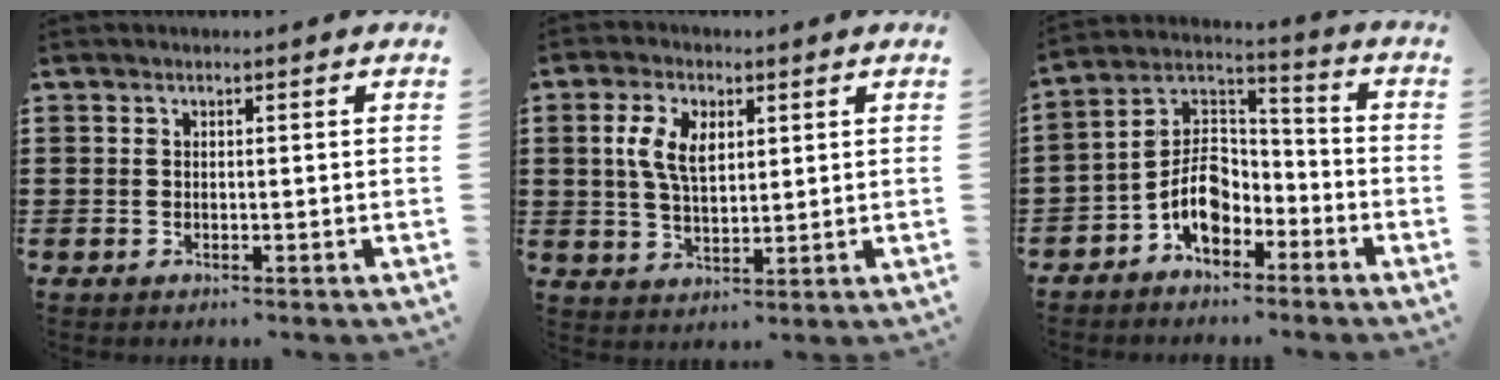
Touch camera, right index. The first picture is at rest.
{"total": 6.3, "force": [1.7, 3.6, 5.0], "torque": [-0.116, 0.011, 0.027]}
{"total": 7.9, "force": [-3.4, 5.3, 4.8], "torque": [-0.112, 0.000, -0.069]}